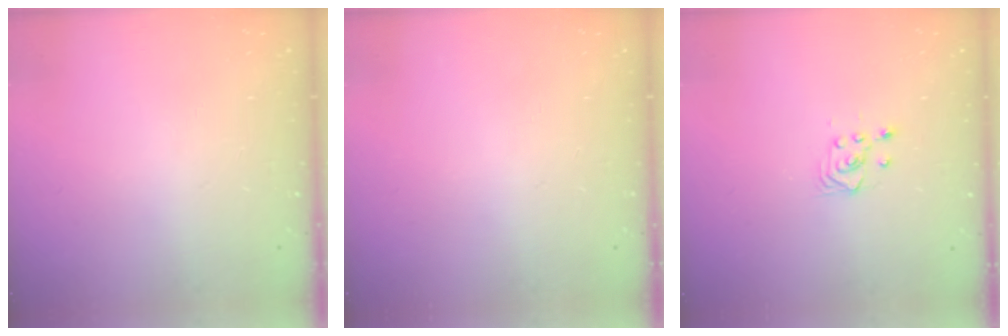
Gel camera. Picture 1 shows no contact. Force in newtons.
{"total": 0.0}
{"total": 3.4, "press": 3.0, "slide": 1.6}